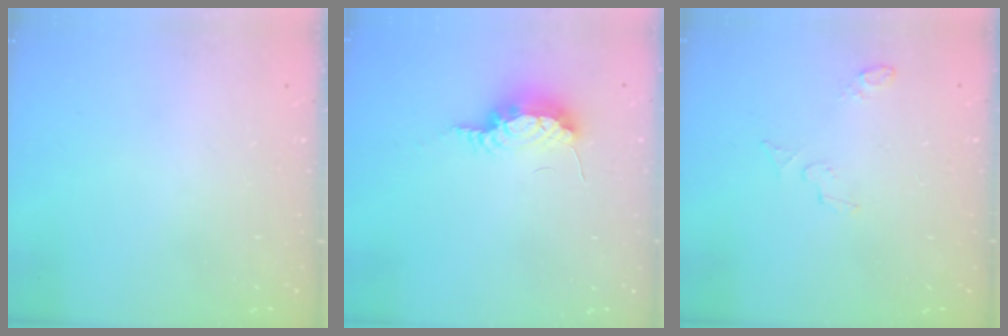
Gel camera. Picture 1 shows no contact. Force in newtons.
{"total": 10.0, "press": 8.6, "slide": 5.1}
{"total": 4.7, "press": 4.6, "slide": 1.2}